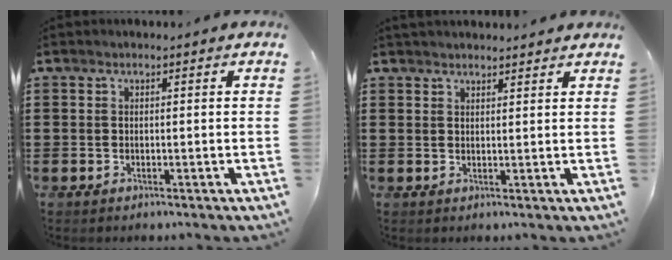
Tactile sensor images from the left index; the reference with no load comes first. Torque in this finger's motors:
{"motor_torque": [2.14, 0.00, 0.43, 0.08]}